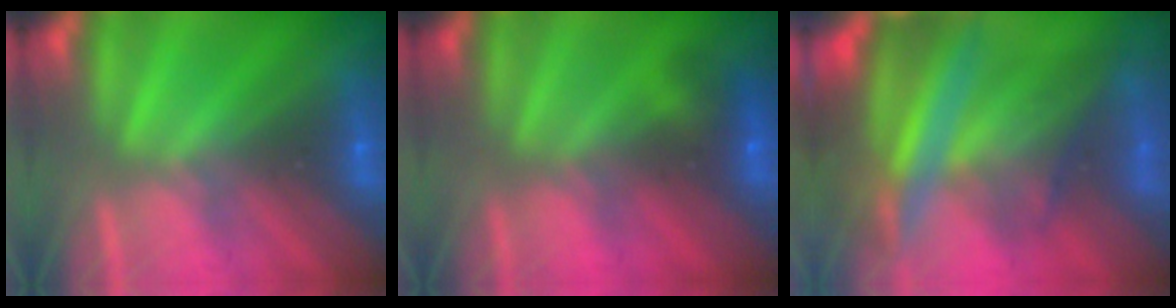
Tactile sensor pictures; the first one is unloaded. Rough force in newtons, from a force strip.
{"total": 2.3}
{"total": 7.6}